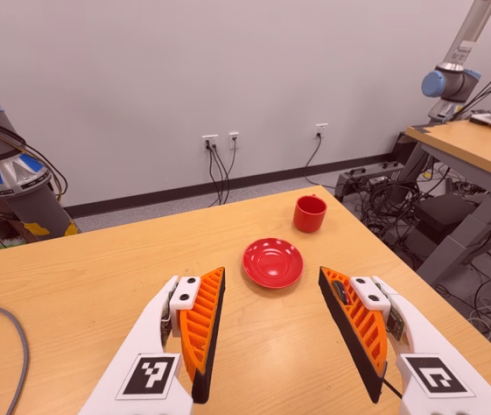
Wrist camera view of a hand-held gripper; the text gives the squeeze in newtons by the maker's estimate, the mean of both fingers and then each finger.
{"total": 1.6, "left": 0.3, "right": 2.9}